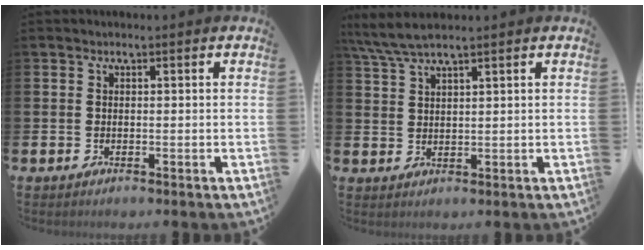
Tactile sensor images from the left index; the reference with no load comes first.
{"total": 4.5, "force": [3.9, 0.2, 2.3], "torque": [-0.057, -0.005, 0.071]}